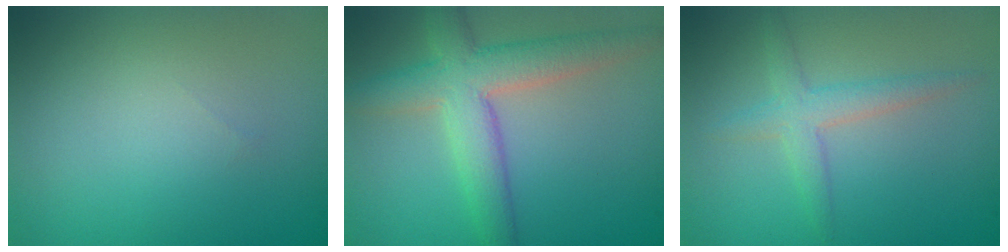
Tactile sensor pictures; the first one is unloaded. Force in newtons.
{"total": 6.0, "press": 5.9, "slide": 0.5}
{"total": 2.4, "press": 2.4, "slide": 0.1}